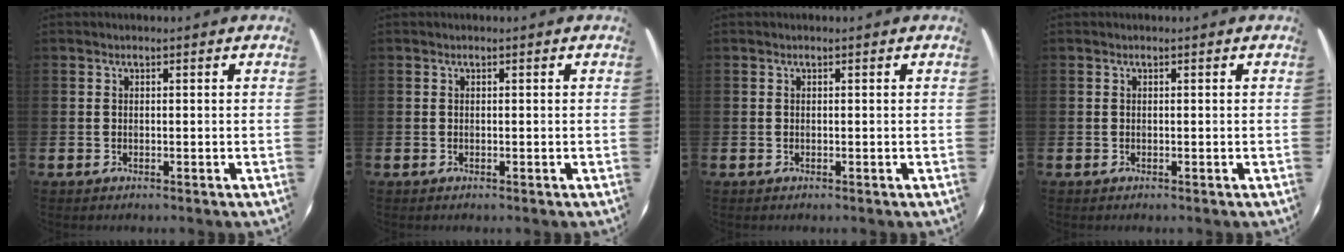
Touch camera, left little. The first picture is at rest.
{"total": 0.0}
{"total": 0.0}
{"total": 0.0}